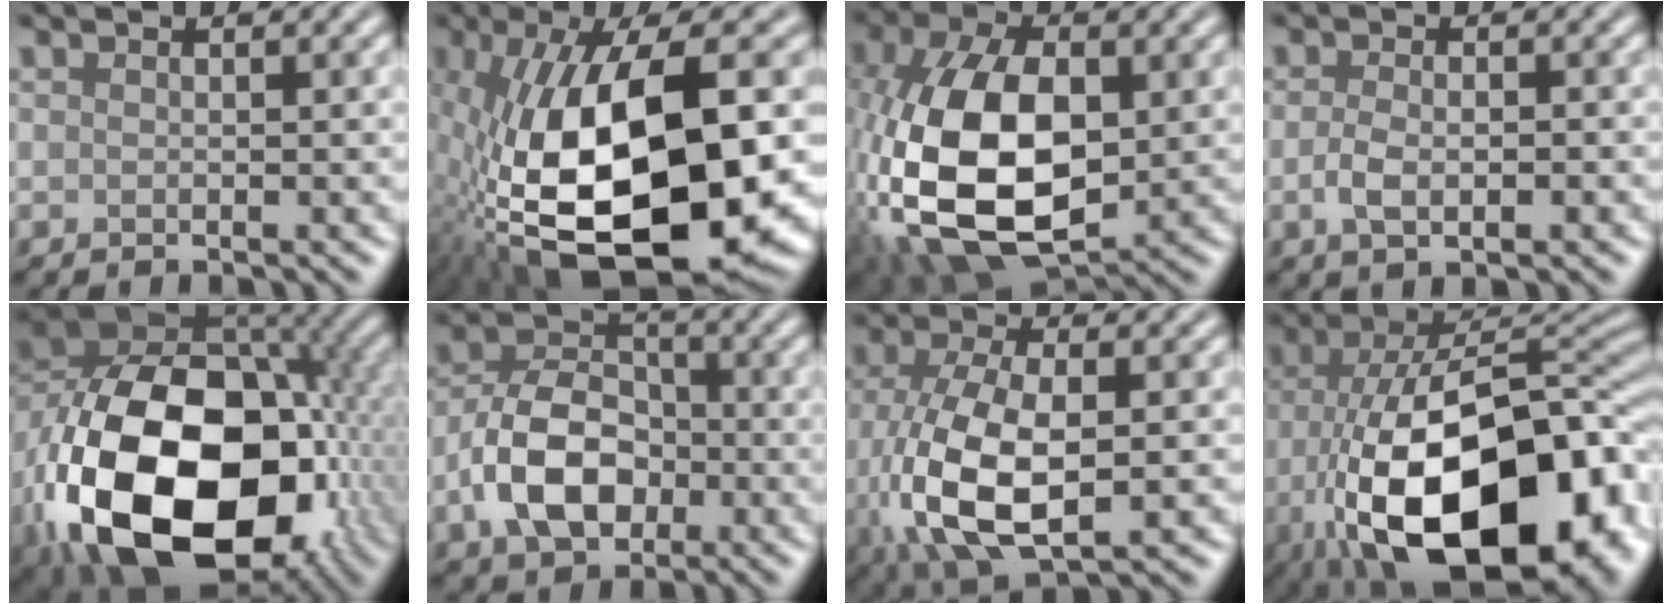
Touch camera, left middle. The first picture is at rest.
{"total": 17.7, "force": [-3.0, 8.0, 15.5], "torque": [-0.282, -0.004, -0.041]}
{"total": 14.7, "force": [-1.5, 8.8, 11.7], "torque": [-0.267, -0.014, -0.026]}
{"total": 2.8, "force": [-0.7, 1.2, 2.4], "torque": [-0.047, -0.003, -0.013]}
{"total": 20.3, "force": [-6.5, 12.8, 14.3], "torque": [-0.290, -0.027, -0.109]}
{"total": 7.4, "force": [-2.1, 5.1, 4.9], "torque": [-0.095, 0.008, -0.046]}
{"total": 10.3, "force": [-2.1, 5.4, 8.5], "torque": [-0.199, -0.021, -0.034]}
{"total": 19.9, "force": [-6.5, 10.6, 15.5], "torque": [-0.259, -0.025, -0.085]}